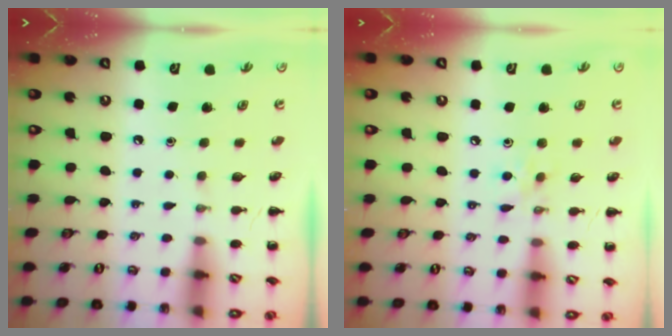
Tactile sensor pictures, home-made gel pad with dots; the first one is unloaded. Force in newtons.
{"total": 6.1, "press": 5.7, "slide": 2.0}